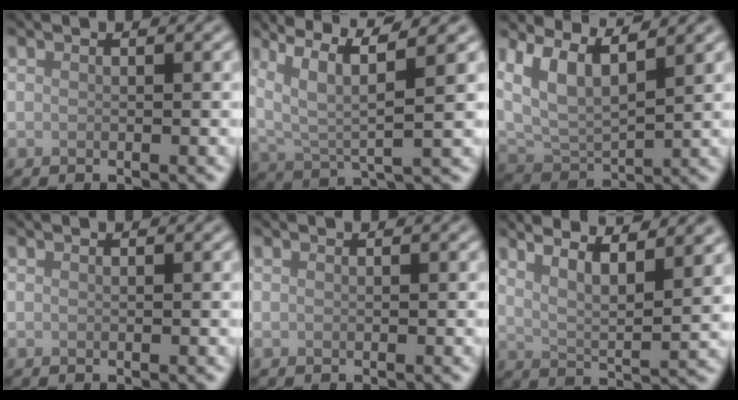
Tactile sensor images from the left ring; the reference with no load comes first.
{"total": 7.3, "force": [3.8, 1.6, 6.0], "torque": [-0.122, 0.008, 0.073]}
{"total": 6.3, "force": [3.8, 2.4, 4.4], "torque": [-0.091, 0.000, 0.074]}
{"total": 0.0}
{"total": 0.0}
{"total": 8.0, "force": [5.2, 2.0, 5.8], "torque": [-0.074, 0.021, 0.065]}